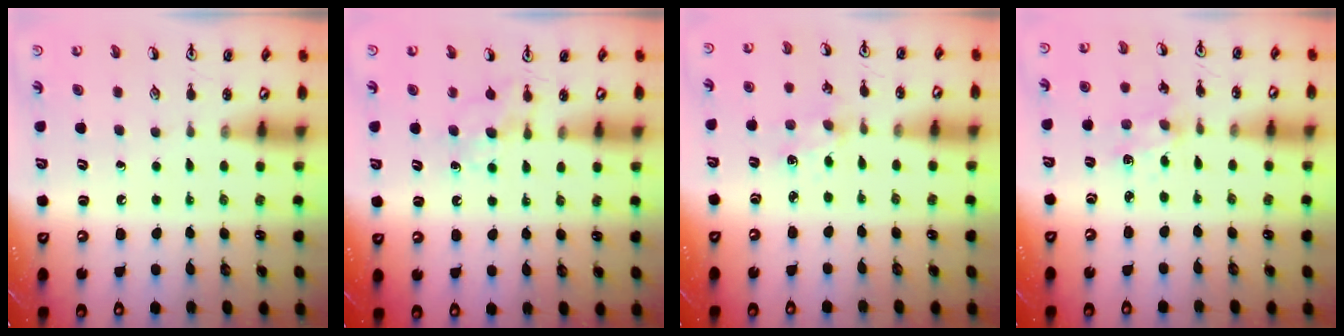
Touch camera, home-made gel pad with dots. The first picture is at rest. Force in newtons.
{"total": 4.7, "press": 4.6, "slide": 0.6}
{"total": 1.5, "press": 1.5, "slide": 0.3}
{"total": 1.6, "press": 1.6, "slide": 0.5}